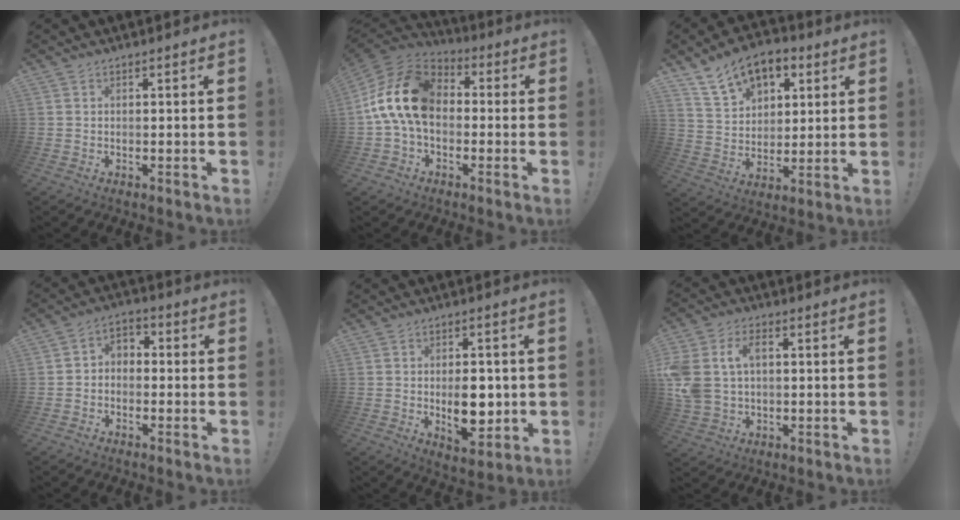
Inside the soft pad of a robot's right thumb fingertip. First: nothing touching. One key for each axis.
{"total": 18.3, "fx": 1.5, "fy": 12.4, "fz": 13.3, "tx": -0.247, "ty": 0.017, "tz": 0.035}
{"total": 14.5, "fx": 8.2, "fy": 9.7, "fz": 7.1, "tx": -0.106, "ty": -0.045, "tz": 0.155}
{"total": 4.4, "fx": -2.3, "fy": 3.3, "fz": 1.7, "tx": -0.030, "ty": 0.020, "tz": -0.044}
{"total": 10.6, "fx": -1.0, "fy": 6.2, "fz": 8.5, "tx": -0.126, "ty": -0.001, "tz": -0.012}
{"total": 10.7, "fx": 2.2, "fy": 7.6, "fz": 7.2, "tx": -0.164, "ty": 0.002, "tz": 0.041}